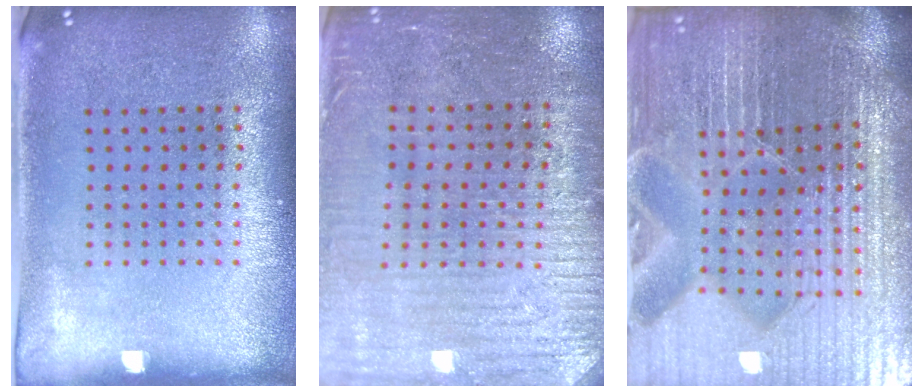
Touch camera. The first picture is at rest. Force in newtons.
{"total": 3.1, "press": 3.0, "slide": 0.9}
{"total": 7.0, "press": 6.2, "slide": 3.4}